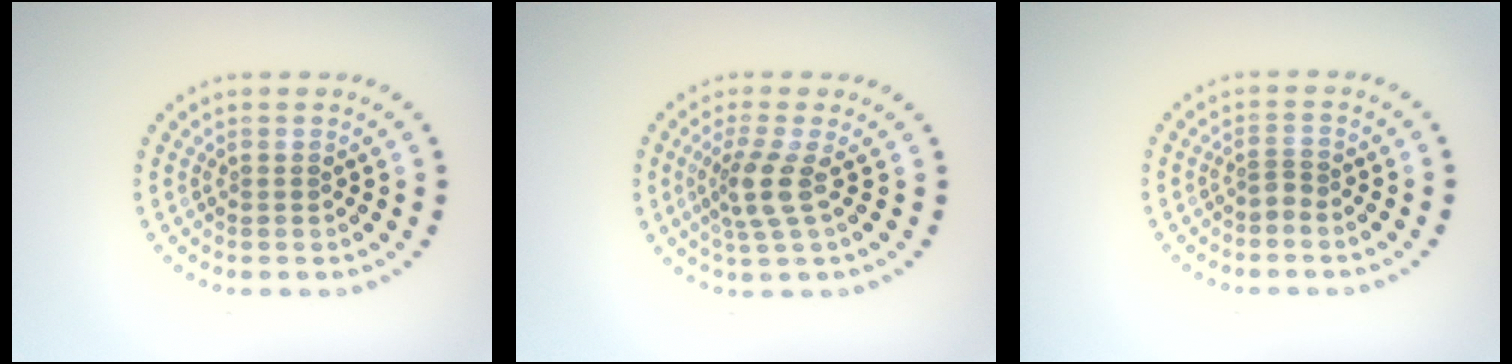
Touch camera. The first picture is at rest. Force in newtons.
{"total": 2.8, "press": 2.1, "slide": 1.8}
{"total": 0.8, "press": 0.5, "slide": 0.7}